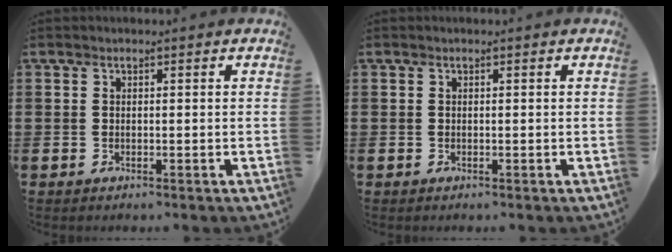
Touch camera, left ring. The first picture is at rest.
{"total": 0.0}